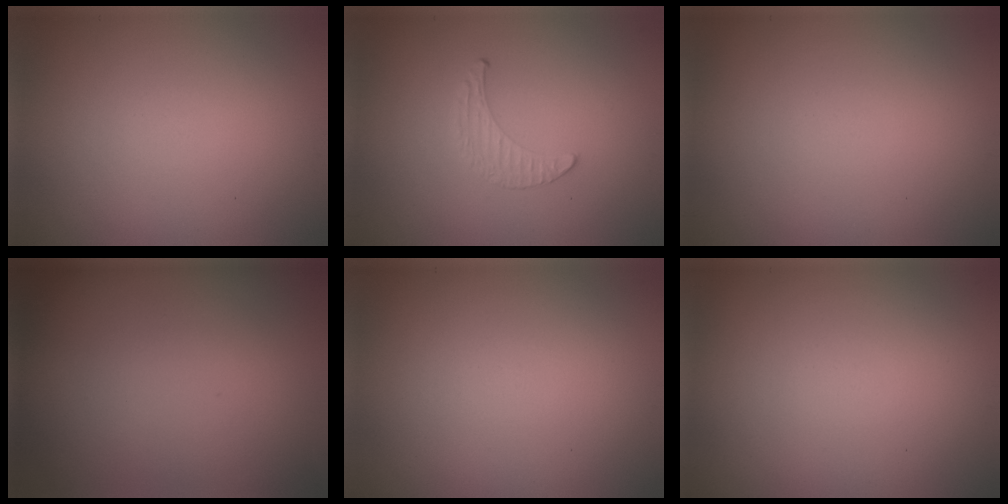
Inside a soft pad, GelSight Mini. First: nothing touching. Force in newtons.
{"total": 0.5, "press": 0.5, "slide": 0.2}
{"total": 0.0}
{"total": 0.0}
{"total": 0.0}
{"total": 0.0}